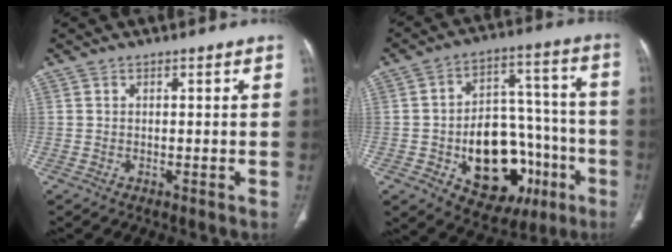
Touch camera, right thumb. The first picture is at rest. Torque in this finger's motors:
{"motor_torque": [3.20, 1.81, 1.19, -0.58, 0.32]}